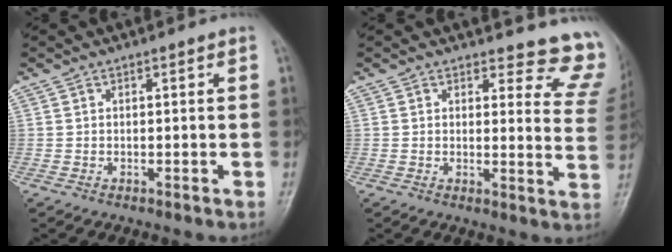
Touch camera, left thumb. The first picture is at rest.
{"total": 11.8, "force": [11.2, 3.6, 0.5], "torque": [0.050, -0.109, 0.082]}